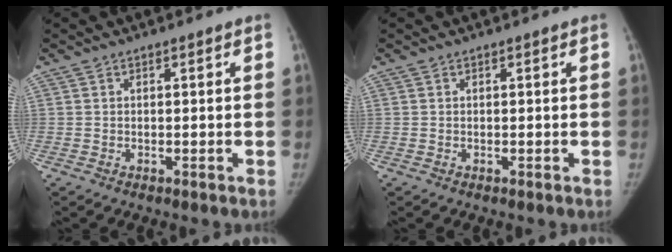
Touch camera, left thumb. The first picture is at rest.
{"total": 0.0}